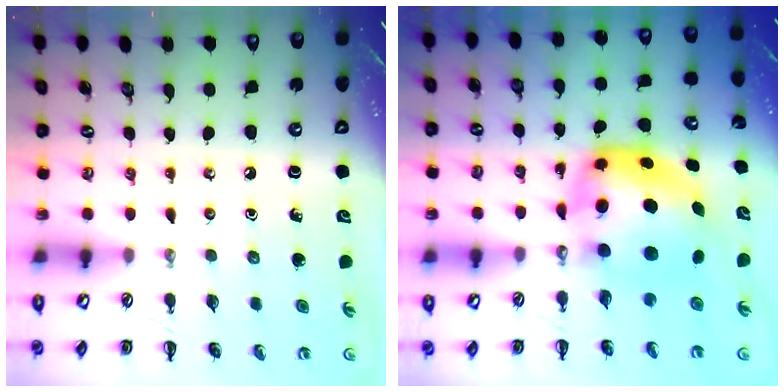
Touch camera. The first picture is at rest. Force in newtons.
{"total": 6.9, "press": 6.7, "slide": 1.6}